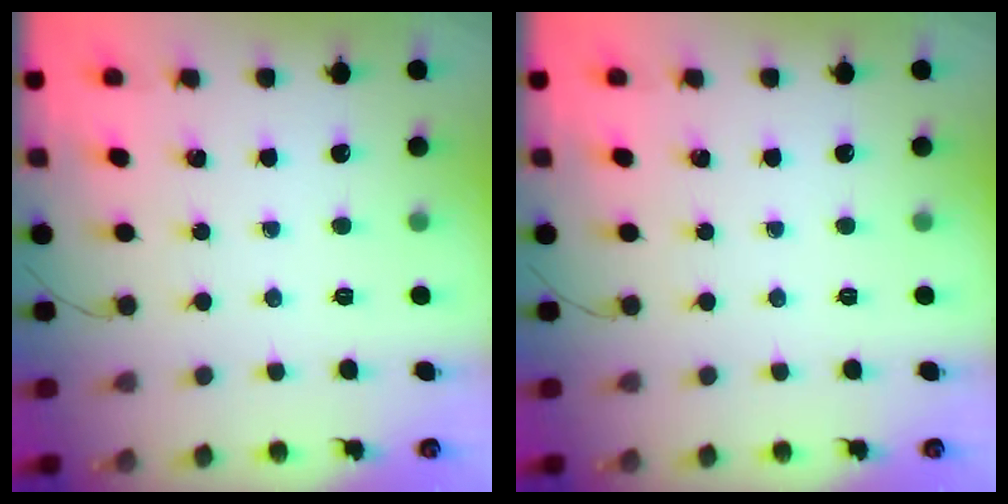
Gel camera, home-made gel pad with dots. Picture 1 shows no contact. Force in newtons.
{"total": 0.0}